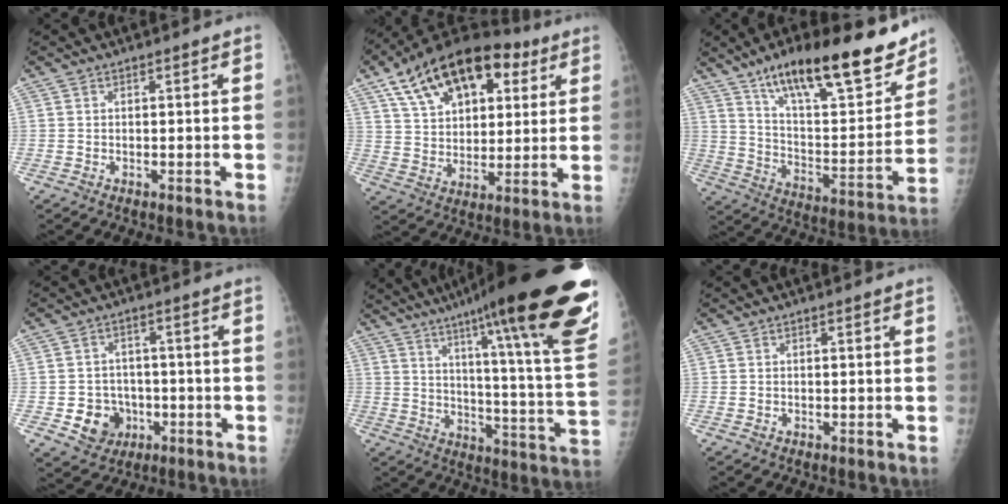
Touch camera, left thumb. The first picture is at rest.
{"total": 22.5, "force": [10.7, 12.8, 15.1], "torque": [-0.218, 0.005, 0.176]}
{"total": 26.4, "force": [18.2, 7.9, 17.4], "torque": [-0.226, -0.067, 0.289]}
{"total": 7.7, "force": [-2.3, 6.7, 2.8], "torque": [-0.015, 0.014, -0.029]}
{"total": 32.4, "force": [20.8, 3.4, 24.7], "torque": [-0.287, -0.086, 0.291]}
{"total": 0.0}